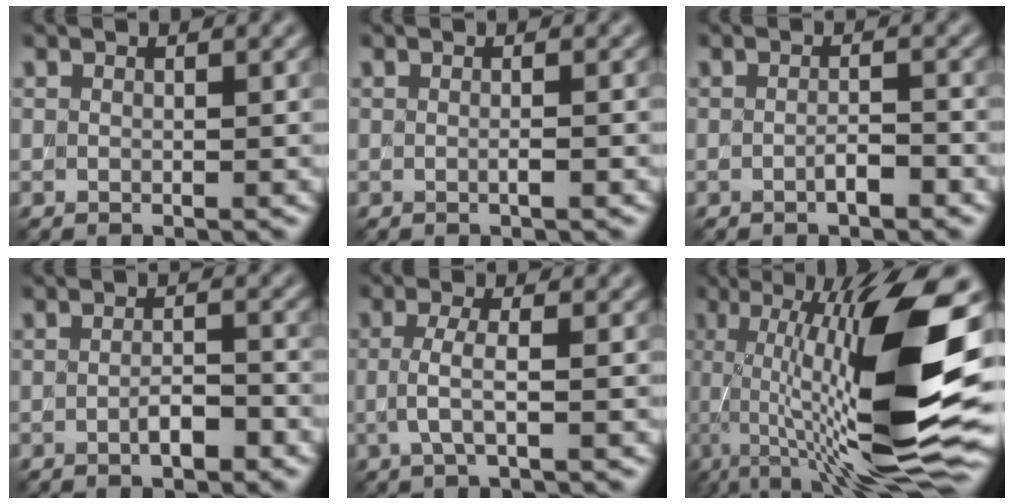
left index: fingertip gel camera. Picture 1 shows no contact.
{"total": 1.2, "force": [0.1, 0.5, 1.1], "torque": [-0.006, -0.009, -0.008]}
{"total": 1.4, "force": [-0.7, 0.3, 1.2], "torque": [-0.023, 0.004, -0.015]}
{"total": 1.9, "force": [-0.9, 0.5, 1.6], "torque": [-0.028, 0.003, -0.017]}
{"total": 2.1, "force": [-0.1, 0.5, 2.0], "torque": [-0.046, 0.002, -0.006]}
{"total": 16.1, "force": [1.2, 4.6, 15.4], "torque": [-0.243, 0.008, 0.019]}